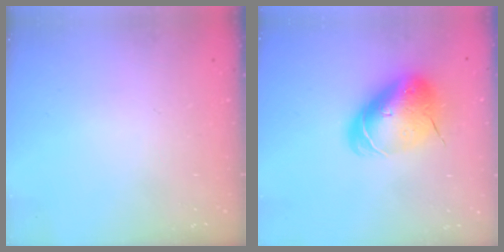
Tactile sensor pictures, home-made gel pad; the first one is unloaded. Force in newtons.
{"total": 12.1, "press": 11.9, "slide": 2.2}